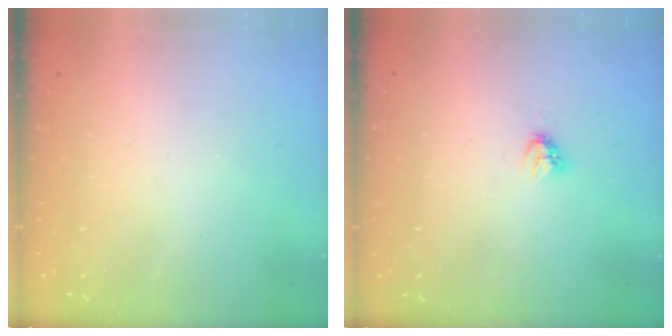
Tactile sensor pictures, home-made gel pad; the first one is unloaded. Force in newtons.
{"total": 2.8, "press": 2.7, "slide": 0.4}